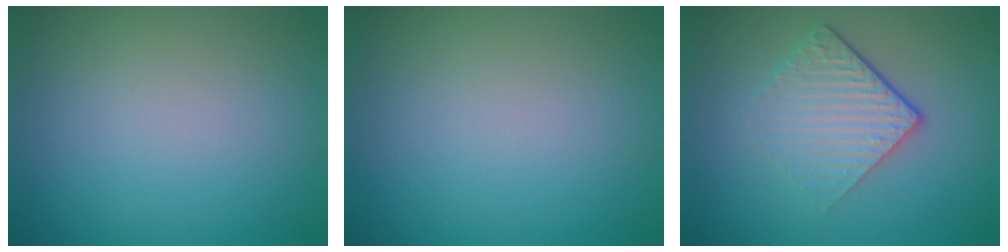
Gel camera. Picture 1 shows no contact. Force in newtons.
{"total": 0.0}
{"total": 4.4, "press": 2.9, "slide": 3.4}